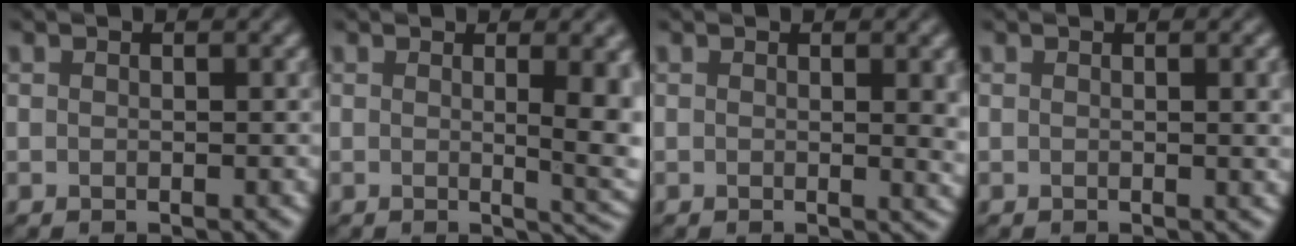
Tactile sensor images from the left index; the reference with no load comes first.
{"total": 6.4, "force": [0.5, 2.0, 6.1], "torque": [-0.054, -0.006, 0.012]}
{"total": 3.0, "force": [0.4, 0.9, 2.9], "torque": [-0.025, 0.000, 0.005]}
{"total": 2.3, "force": [0.3, 0.7, 2.2], "torque": [-0.020, 0.002, 0.002]}